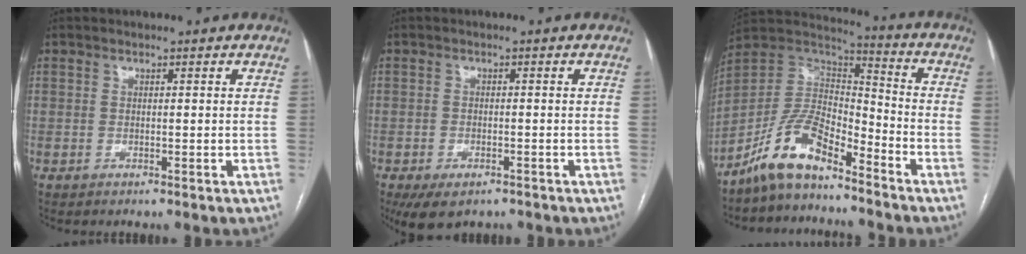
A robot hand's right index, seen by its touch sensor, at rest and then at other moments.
{"total": 5.7, "force": [-3.9, 2.9, 3.1], "torque": [-0.052, -0.007, -0.057]}
{"total": 11.5, "force": [-8.9, 3.6, 6.3], "torque": [-0.130, 0.028, -0.172]}